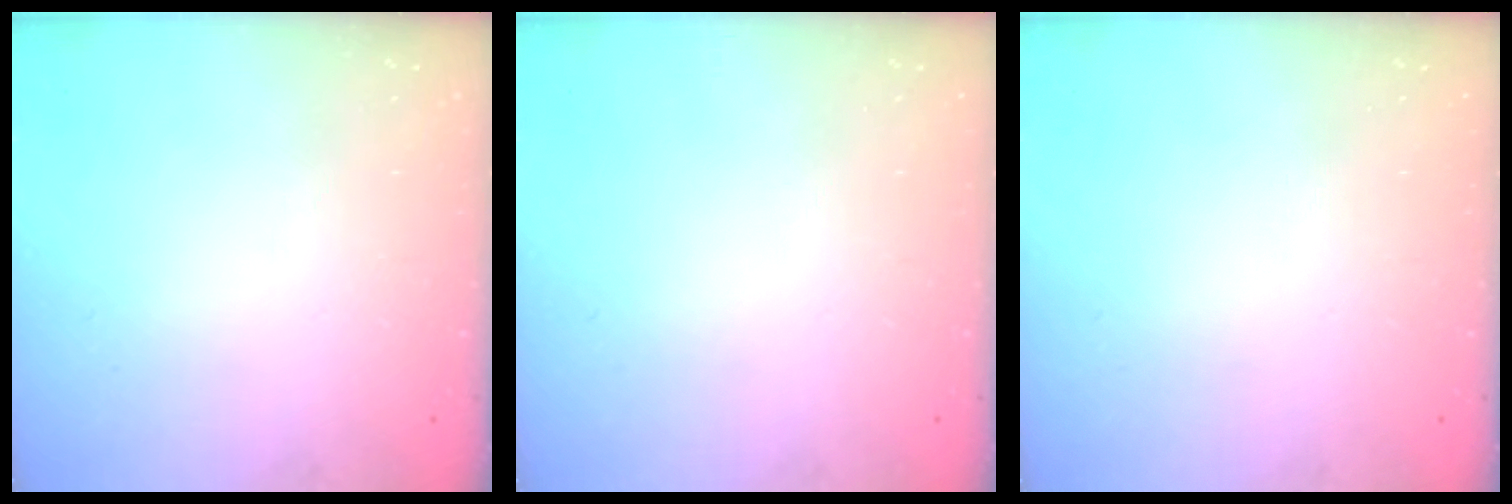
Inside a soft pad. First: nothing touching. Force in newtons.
{"total": 0.0}
{"total": 0.0}